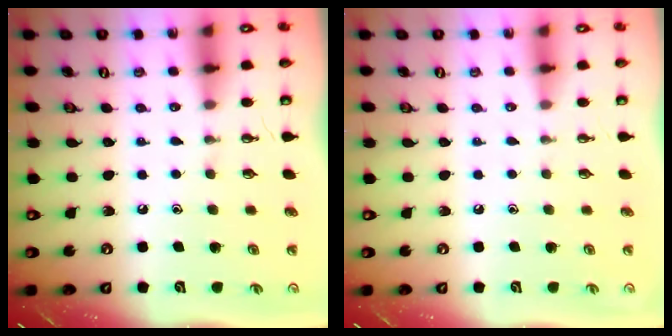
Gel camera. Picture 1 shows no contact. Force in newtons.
{"total": 0.0}